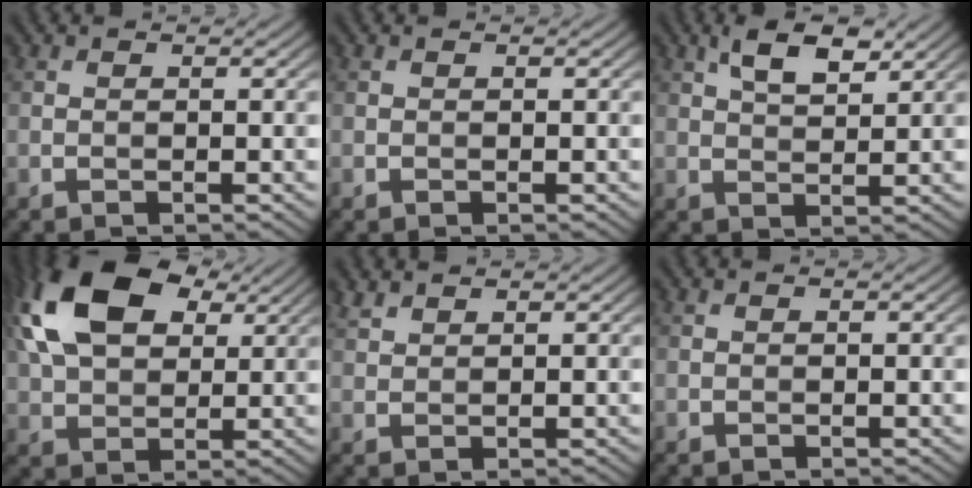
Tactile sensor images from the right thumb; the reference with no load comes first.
{"total": 0.0}
{"total": 5.2, "force": [2.9, 2.1, 3.8], "torque": [-0.077, 0.007, 0.055]}
{"total": 15.6, "force": [5.9, 9.4, 10.9], "torque": [-0.251, 0.029, 0.112]}
{"total": 1.8, "force": [1.6, 0.6, 0.6], "torque": [-0.020, 0.006, 0.039]}
{"total": 0.0}